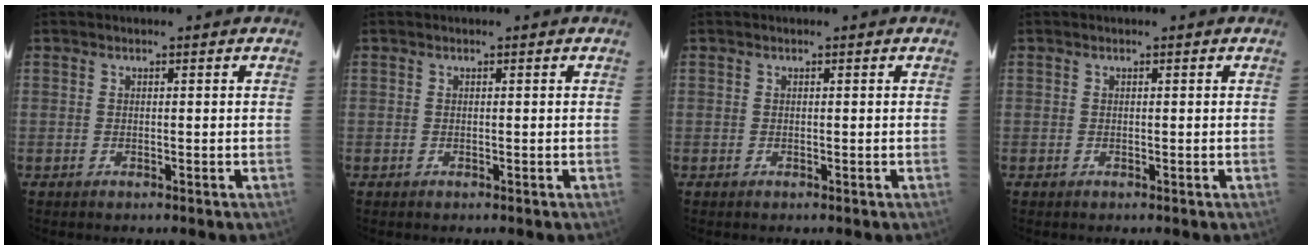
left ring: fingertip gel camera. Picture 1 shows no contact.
{"total": 0.0}
{"total": 0.0}
{"total": 0.0}